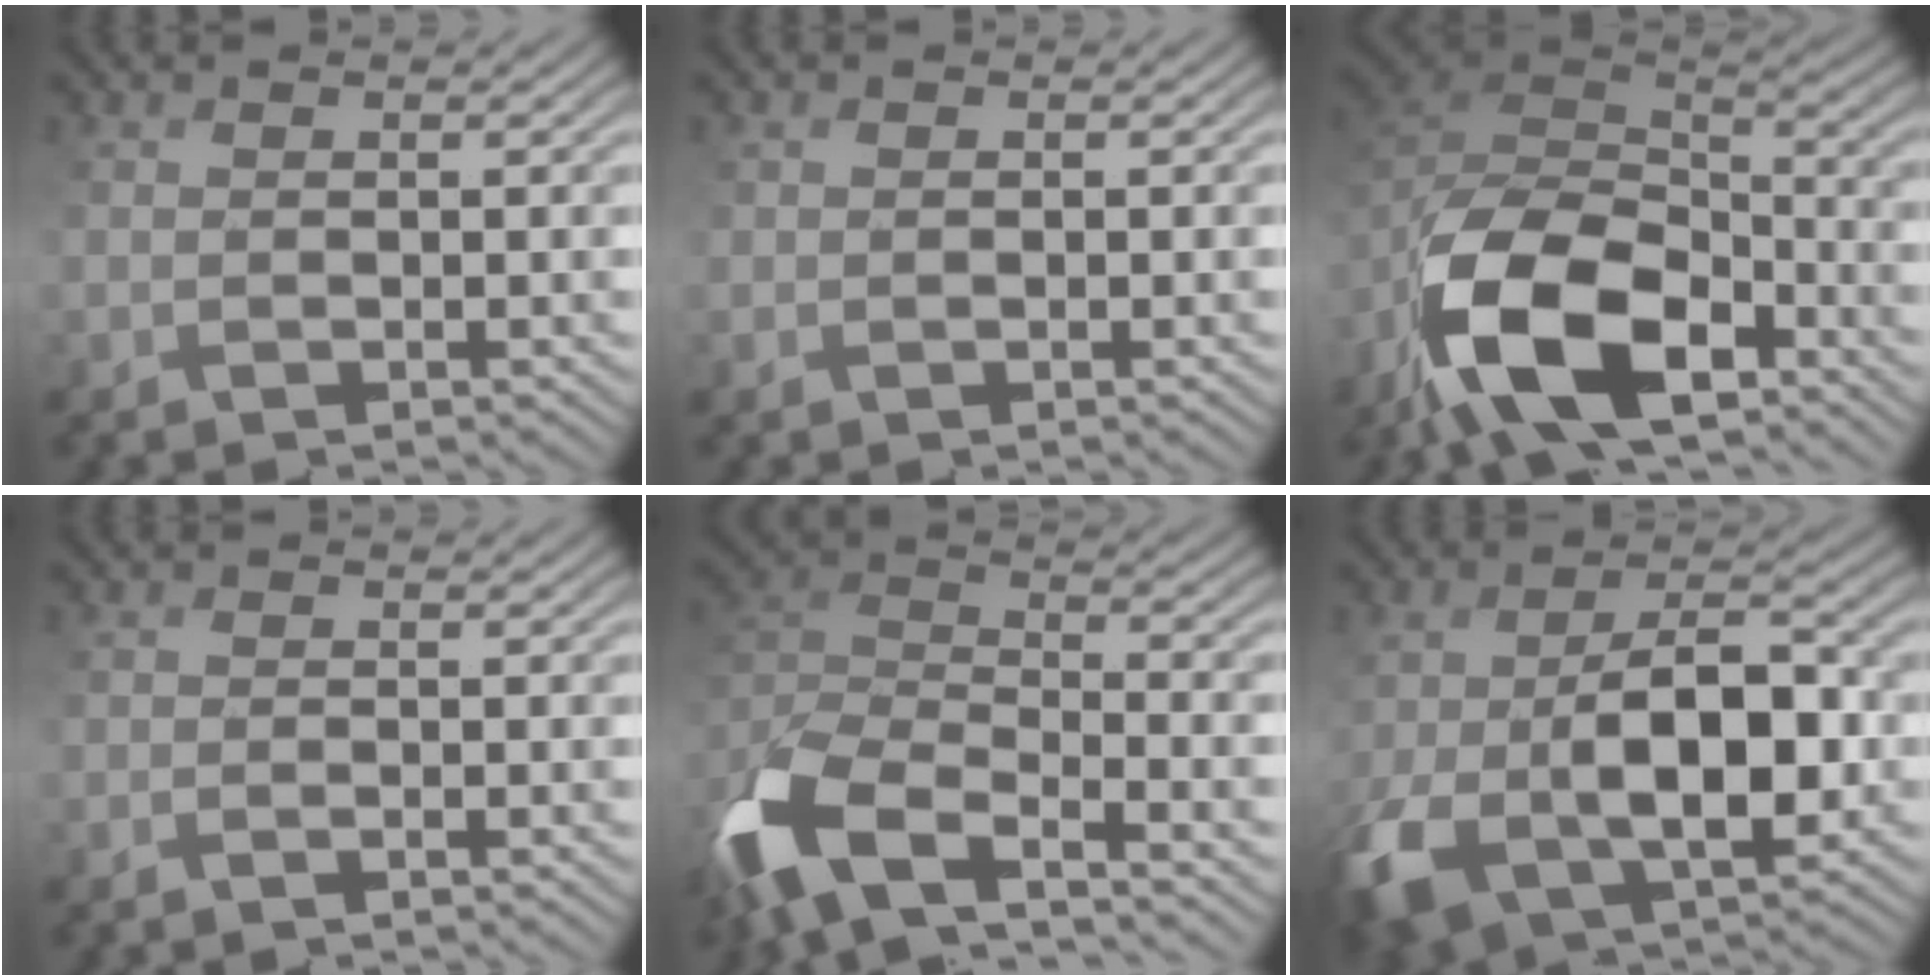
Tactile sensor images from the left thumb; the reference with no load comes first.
{"total": 0.6, "force": [-0.1, 0.5, -0.1], "torque": [0.007, -0.003, -0.002]}
{"total": 15.6, "force": [-8.6, 7.2, 10.8], "torque": [-0.264, -0.015, -0.170]}
{"total": 0.7, "force": [-0.6, -0.1, 0.4], "torque": [-0.003, -0.002, -0.008]}
{"total": 12.4, "force": [-7.8, 4.6, 8.4], "torque": [-0.200, -0.011, -0.161]}
{"total": 12.3, "force": [-1.9, 7.4, 9.6], "torque": [-0.181, -0.026, -0.016]}